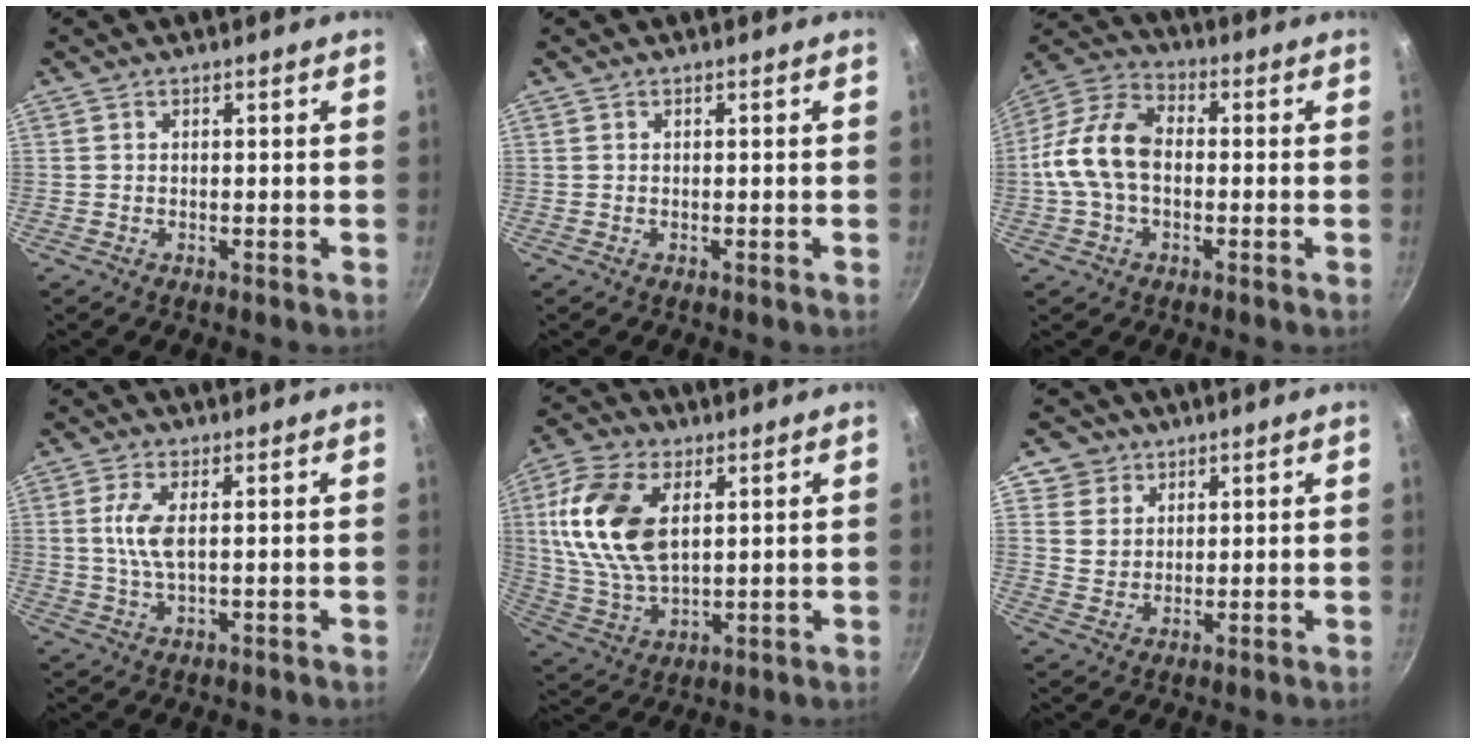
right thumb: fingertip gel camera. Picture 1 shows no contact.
{"total": 0.0}
{"total": 12.8, "force": [-0.7, 8.3, 9.6], "torque": [-0.168, 0.038, -0.032]}
{"total": 5.4, "force": [0.8, 1.8, 5.1], "torque": [-0.116, 0.001, 0.016]}
{"total": 16.2, "force": [4.1, 9.2, 12.7], "torque": [-0.241, -0.007, 0.081]}
{"total": 5.6, "force": [3.1, 4.6, 0.8], "torque": [0.026, -0.003, 0.055]}